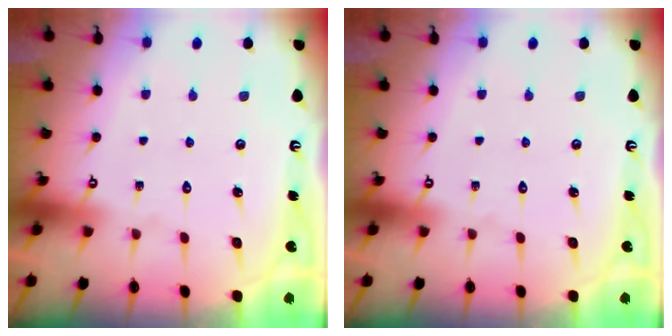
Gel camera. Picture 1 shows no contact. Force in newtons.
{"total": 0.0}